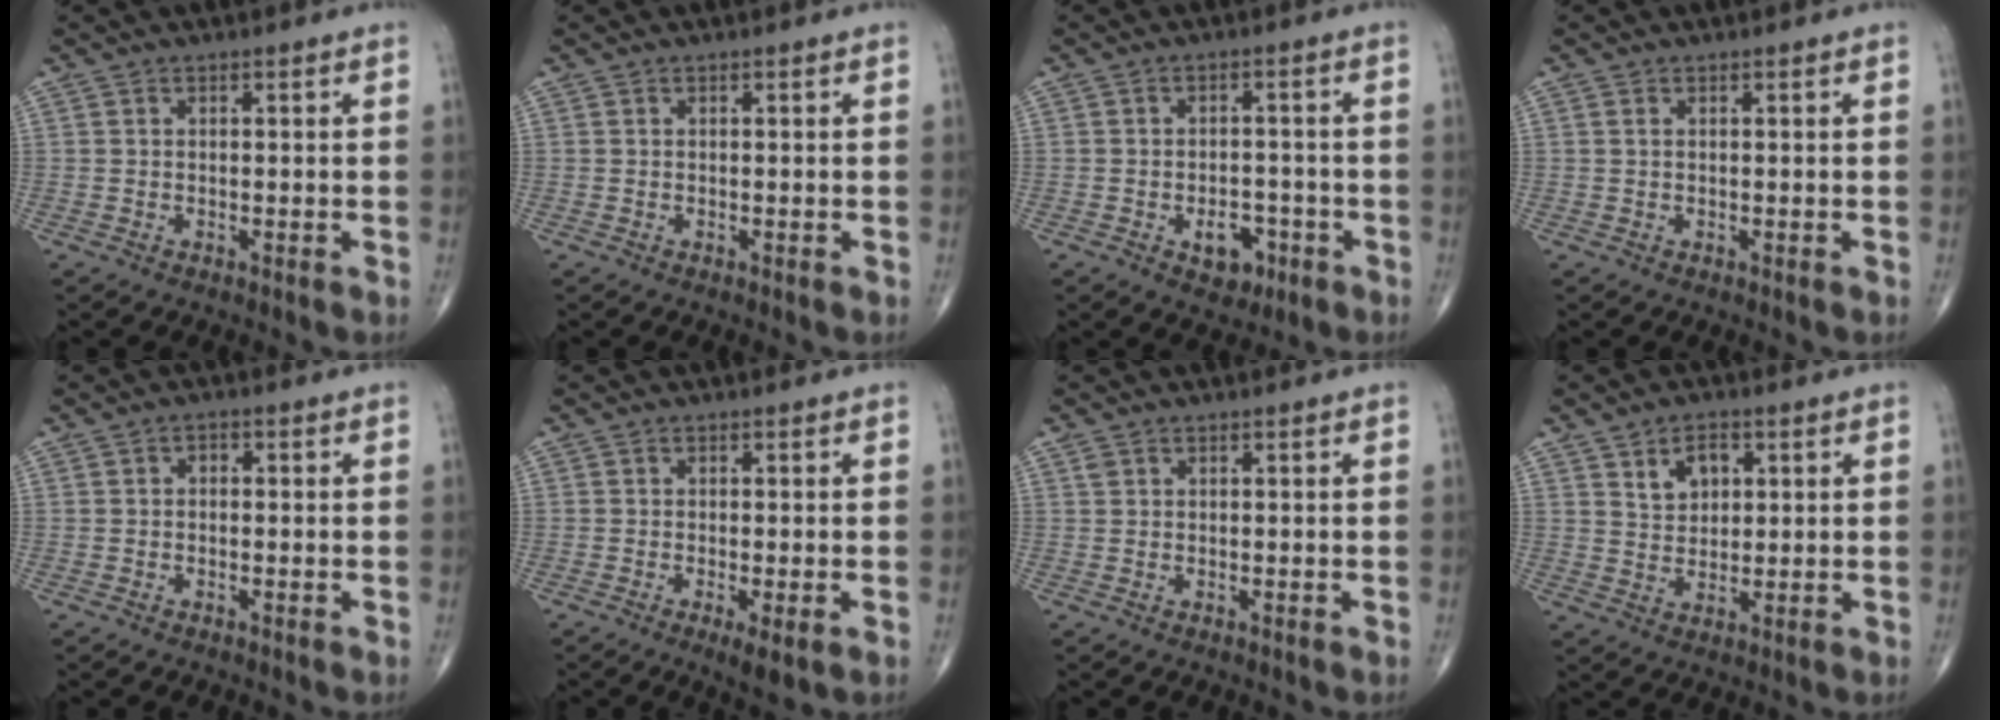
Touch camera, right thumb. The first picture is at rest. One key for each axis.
{"total": 0.0}
{"total": 5.5, "fx": -2.4, "fy": 3.7, "fz": 3.2, "tx": -0.022, "ty": 0.019, "tz": -0.028}
{"total": 0.7, "fx": 0.2, "fy": 0.3, "fz": 0.5, "tx": -0.013, "ty": 0.006, "tz": 0.005}
{"total": 1.3, "fx": 0.0, "fy": 1.0, "fz": 0.9, "tx": -0.008, "ty": 0.007, "tz": -0.004}
{"total": 3.3, "fx": -1.2, "fy": 0.7, "fz": 3.0, "tx": -0.055, "ty": -0.011, "tz": -0.021}
{"total": 1.0, "fx": 0.5, "fy": 0.7, "fz": 0.4, "tx": -0.005, "ty": 0.004, "tz": 0.012}
{"total": 5.5, "fx": 2.4, "fy": 3.6, "fz": 3.3, "tx": -0.034, "ty": -0.013, "tz": 0.041}